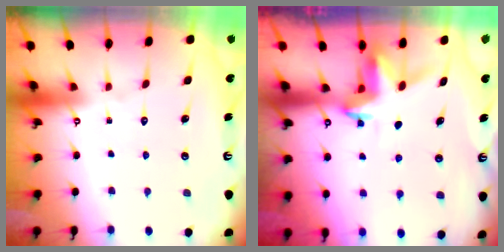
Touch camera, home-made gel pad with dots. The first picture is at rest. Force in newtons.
{"total": 3.9, "press": 3.9, "slide": 0.3}